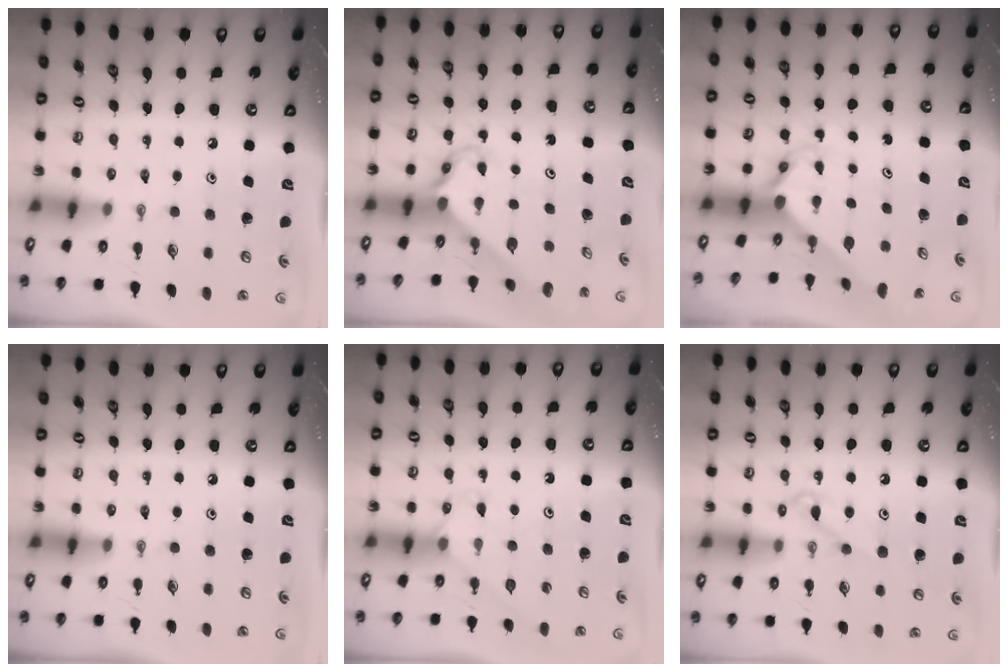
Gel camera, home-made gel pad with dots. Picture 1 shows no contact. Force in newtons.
{"total": 2.6, "press": 2.6, "slide": 0.2}
{"total": 2.8, "press": 2.8, "slide": 0.3}
{"total": 0.0}
{"total": 5.3, "press": 5.2, "slide": 0.5}
{"total": 6.5, "press": 6.5, "slide": 0.7}